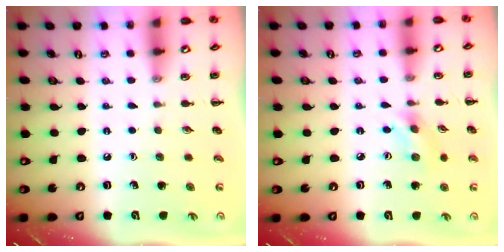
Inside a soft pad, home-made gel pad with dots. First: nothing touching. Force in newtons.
{"total": 2.8, "press": 2.7, "slide": 0.9}